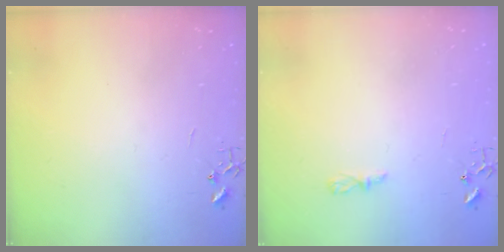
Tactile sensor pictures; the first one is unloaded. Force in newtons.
{"total": 4.4, "press": 4.4, "slide": 0.6}